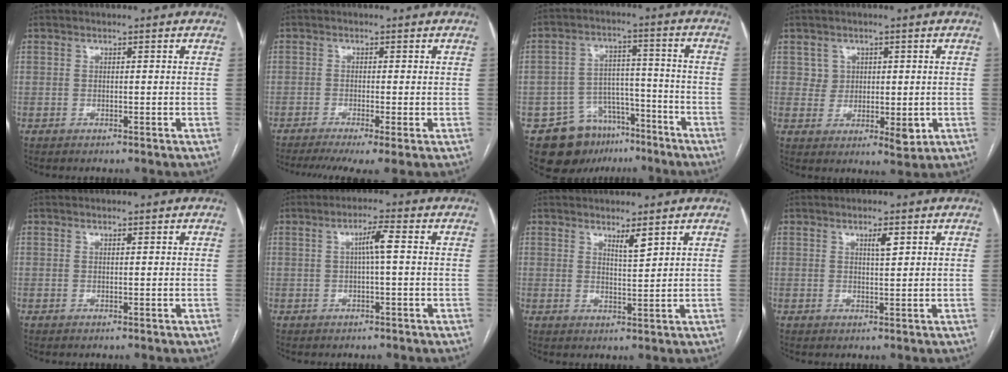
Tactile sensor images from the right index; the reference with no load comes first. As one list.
[{"total": 6.9, "force": [-4.6, 0.6, 5.1], "torque": [-0.082, -0.010, -0.077]}, {"total": 11.8, "force": [-7.5, 8.1, 4.0], "torque": [-0.062, 0.037, -0.112]}, {"total": 5.8, "force": [1.1, 5.1, 2.7], "torque": [-0.032, -0.001, 0.032]}, {"total": 0.0}, {"total": 3.6, "force": [0.4, 0.0, 3.6], "torque": [-0.063, 0.009, 0.007]}, {"total": 2.5, "force": [1.8, -0.1, 1.7], "torque": [-0.032, -0.010, 0.035]}, {"total": 2.2, "force": [1.0, 0.2, 1.9], "torque": [-0.033, -0.001, 0.017]}]